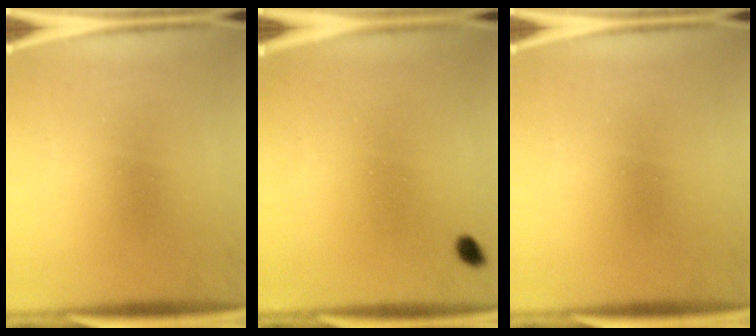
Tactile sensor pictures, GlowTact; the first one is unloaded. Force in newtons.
{"total": 1.3}
{"total": 0.0}